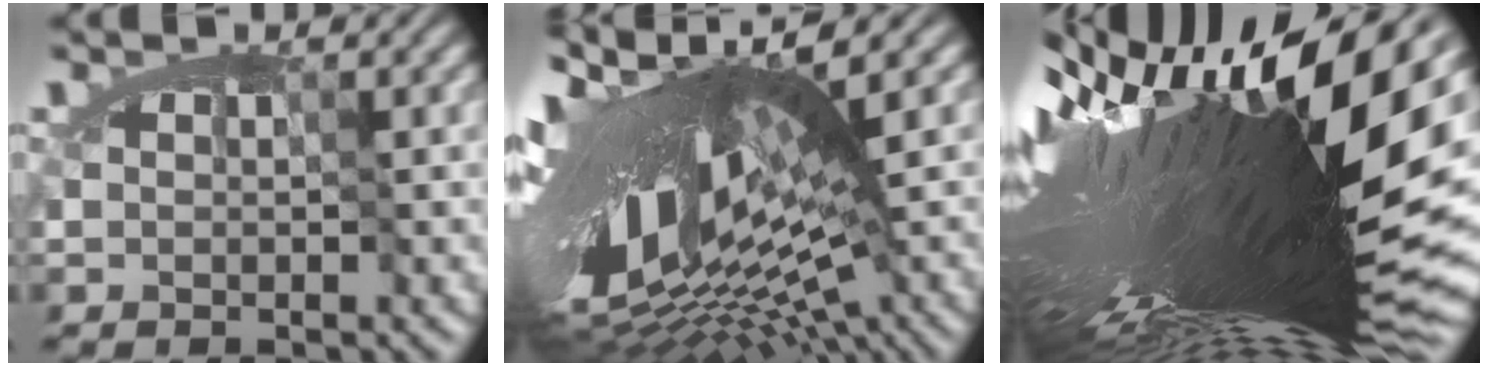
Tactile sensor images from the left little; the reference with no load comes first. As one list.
[{"total": 16.3, "force": [-2.2, 5.6, 15.2], "torque": [-0.268, -0.017, -0.032]}, {"total": 18.9, "force": [1.2, 4.6, 18.3], "torque": [-0.313, -0.027, 0.026]}]